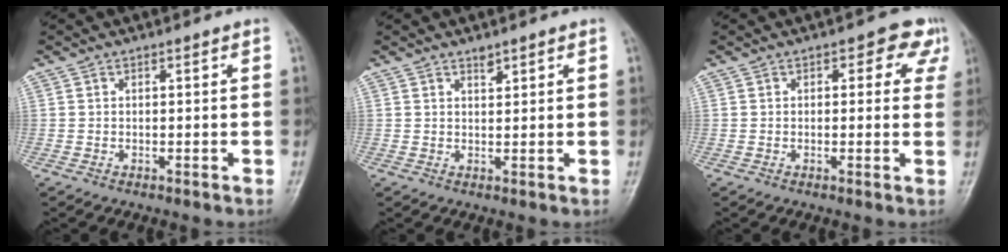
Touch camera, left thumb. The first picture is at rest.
{"total": 1.7, "force": [1.3, 0.7, 0.8], "torque": [-0.005, -0.009, 0.019]}
{"total": 5.5, "force": [2.4, 3.3, 3.7], "torque": [0.002, -0.001, 0.016]}